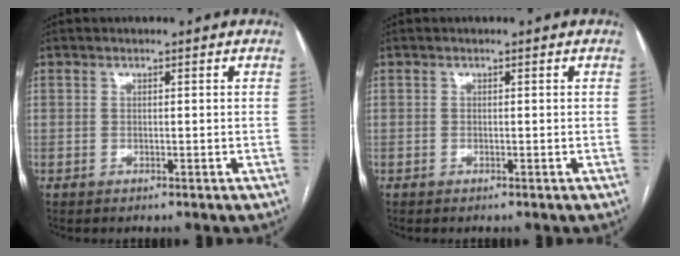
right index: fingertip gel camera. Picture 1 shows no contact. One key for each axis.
{"total": 0.0}